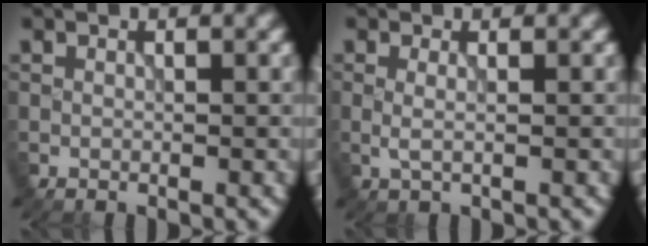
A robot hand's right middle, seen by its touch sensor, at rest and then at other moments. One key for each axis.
{"total": 1.1, "fx": 0.1, "fy": 0.3, "fz": 1.1, "tx": -0.022, "ty": -0.001, "tz": -0.002}